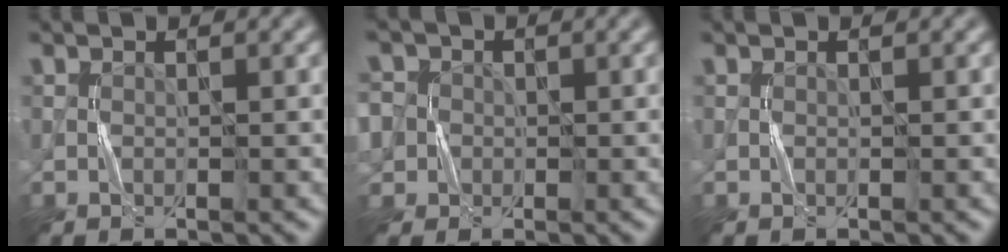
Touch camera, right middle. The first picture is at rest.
{"total": 6.1, "force": [0.7, 5.7, 2.1], "torque": [-0.048, 0.039, -0.021]}
{"total": 0.0}